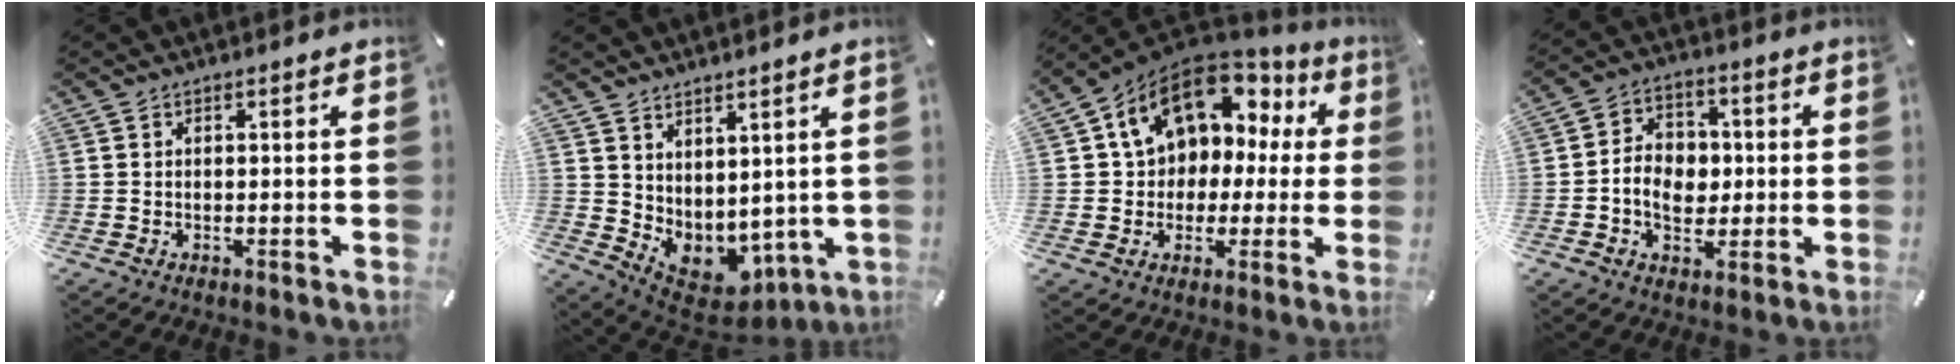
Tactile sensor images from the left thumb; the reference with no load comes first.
{"total": 4.6, "force": [1.6, 4.3, 0.5], "torque": [-0.016, -0.044, 0.039]}
{"total": 14.7, "force": [7.1, 10.6, 7.3], "torque": [-0.126, -0.034, 0.131]}
{"total": 8.7, "force": [-1.0, 7.2, 4.7], "torque": [-0.082, 0.015, -0.018]}